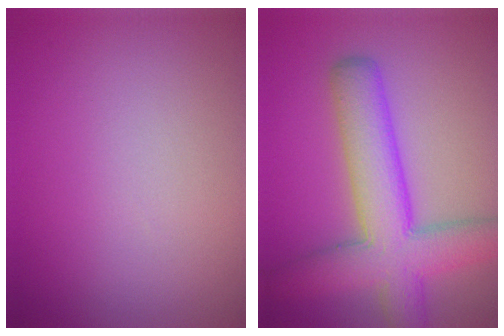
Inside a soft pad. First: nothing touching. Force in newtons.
{"total": 7.9, "press": 7.9, "slide": 0.3}